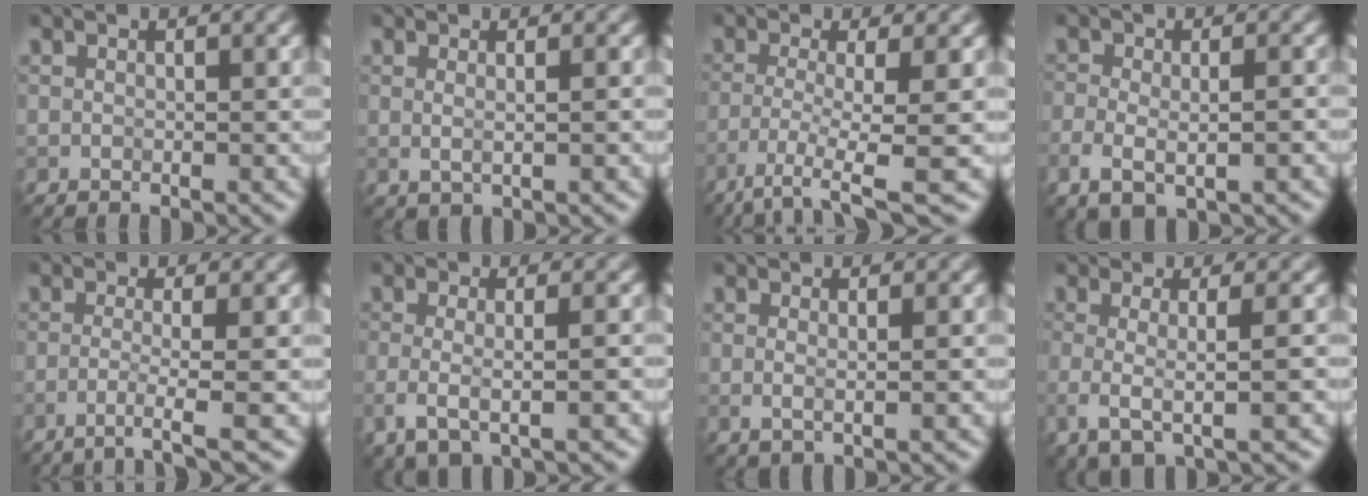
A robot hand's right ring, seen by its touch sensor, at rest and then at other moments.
{"total": 1.5, "force": [0.5, 0.6, 1.4], "torque": [-0.017, -0.007, 0.002]}
{"total": 5.2, "force": [-2.9, 0.8, 4.3], "torque": [-0.079, -0.009, -0.062]}
{"total": 4.3, "force": [-1.5, 2.4, 3.2], "torque": [-0.044, -0.004, -0.018]}
{"total": 3.0, "force": [-1.3, 0.3, 2.7], "torque": [-0.041, 0.002, -0.041]}
{"total": 3.4, "force": [-0.6, 1.2, 3.1], "torque": [-0.062, -0.010, -0.011]}
{"total": 1.4, "force": [0.2, 0.3, 1.4], "torque": [-0.028, -0.001, 0.004]}
{"total": 3.7, "force": [-0.3, 1.1, 3.5], "torque": [-0.064, -0.008, -0.007]}